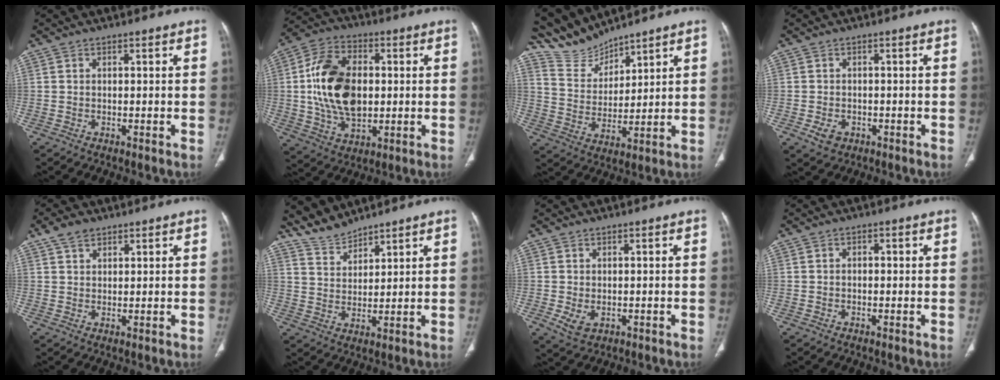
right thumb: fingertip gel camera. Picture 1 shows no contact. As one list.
[{"total": 18.6, "force": [1.5, 11.8, 14.3], "torque": [-0.251, 0.004, 0.032]}, {"total": 7.8, "force": [7.8, 1.1, 0.0], "torque": [0.004, -0.045, 0.174]}, {"total": 3.0, "force": [-1.1, 2.3, 1.5], "torque": [-0.023, 0.002, -0.012]}, {"total": 3.9, "force": [2.6, 2.2, 1.8], "torque": [-0.027, -0.007, 0.052]}, {"total": 5.1, "force": [5.0, 1.0, 0.3], "torque": [0.000, -0.030, 0.109]}, {"total": 3.2, "force": [-0.6, 2.3, 2.2], "torque": [-0.041, -0.007, 0.002]}, {"total": 0.9, "force": [0.0, 0.6, 0.7], "torque": [-0.006, 0.002, -0.003]}]